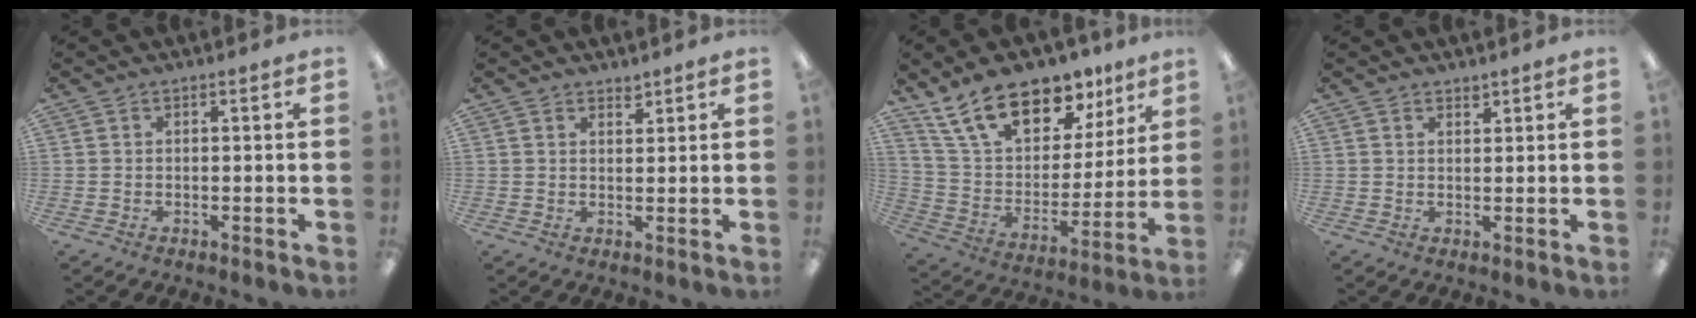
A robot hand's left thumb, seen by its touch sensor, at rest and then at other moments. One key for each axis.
{"total": 1.9, "fx": 1.8, "fy": 0.7, "fz": 0.2, "tx": 0.002, "ty": -0.008, "tz": 0.032}
{"total": 20.0, "fx": 14.2, "fy": 10.2, "fz": 9.7, "tx": -0.173, "ty": -0.086, "tz": 0.256}
{"total": 1.4, "fx": 1.3, "fy": 0.6, "fz": 0.1, "tx": 0.006, "ty": -0.005, "tz": 0.024}